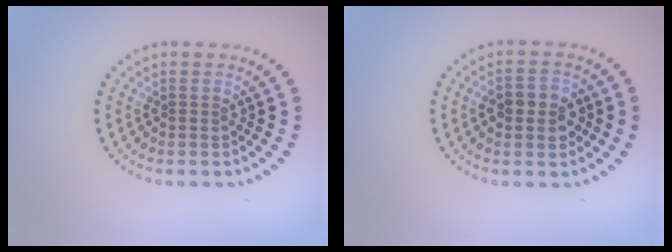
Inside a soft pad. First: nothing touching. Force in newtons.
{"total": 3.0, "press": 2.9, "slide": 0.4}